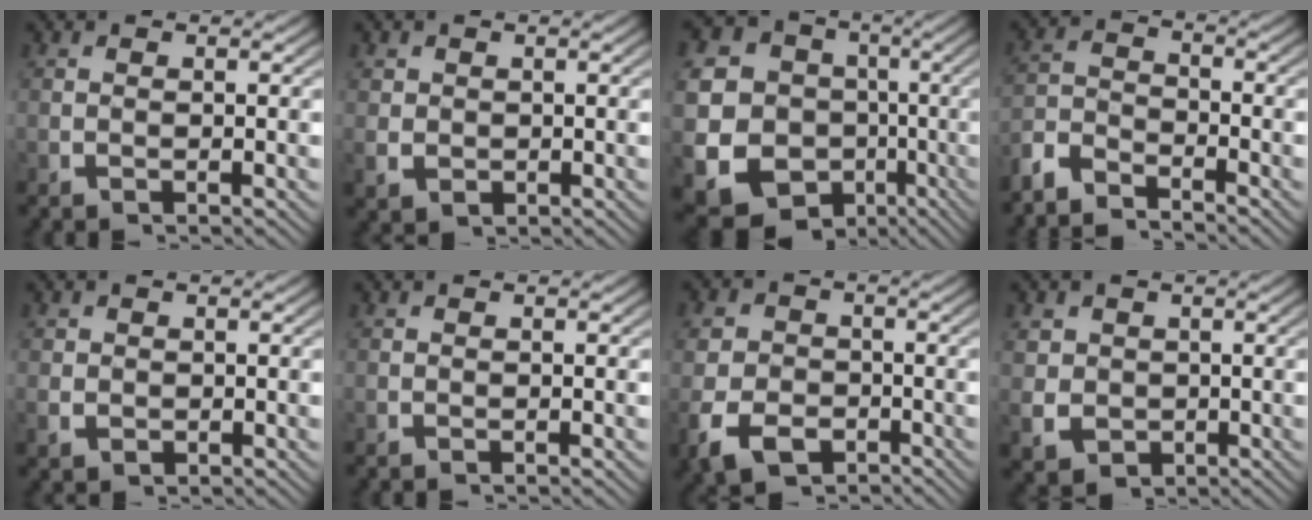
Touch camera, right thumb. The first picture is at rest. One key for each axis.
{"total": 2.4, "fx": 0.0, "fy": 2.1, "fz": 1.1, "tx": -0.029, "ty": -0.015, "tz": 0.011}
{"total": 19.7, "fx": -4.3, "fy": 17.3, "fz": 8.2, "tx": -0.226, "ty": -0.100, "tz": -0.059}
{"total": 3.7, "fx": -3.2, "fy": 1.5, "fz": 1.1, "tx": -0.021, "ty": -0.010, "tz": -0.066}
{"total": 1.6, "fx": 0.1, "fy": 1.5, "fz": 0.7, "tx": -0.018, "ty": -0.012, "tz": 0.010}
{"total": 0.0}
{"total": 5.2, "fx": -2.1, "fy": 3.9, "fz": 2.7, "tx": -0.052, "ty": -0.023, "tz": -0.030}
{"total": 4.8, "fx": -0.6, "fy": 4.2, "fz": 2.4, "tx": -0.062, "ty": -0.031, "tz": 0.006}